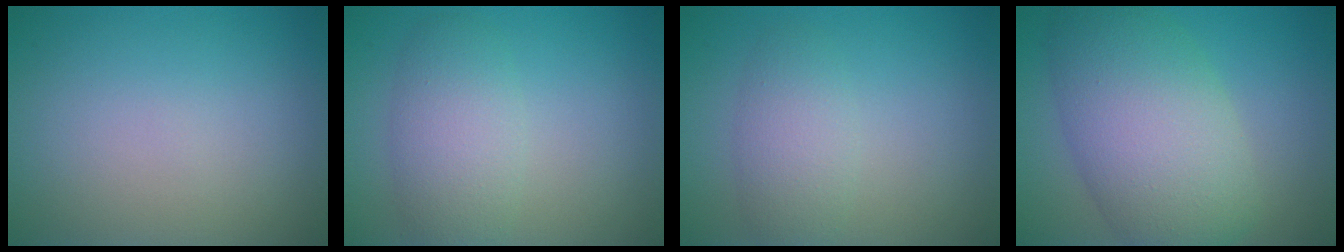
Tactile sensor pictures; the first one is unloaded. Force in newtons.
{"total": 4.2, "press": 4.2, "slide": 0.4}
{"total": 3.0, "press": 3.0, "slide": 0.1}
{"total": 9.4, "press": 9.4, "slide": 0.5}